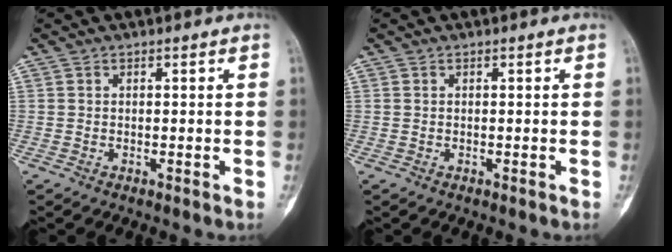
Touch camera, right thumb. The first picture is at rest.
{"total": 0.0}